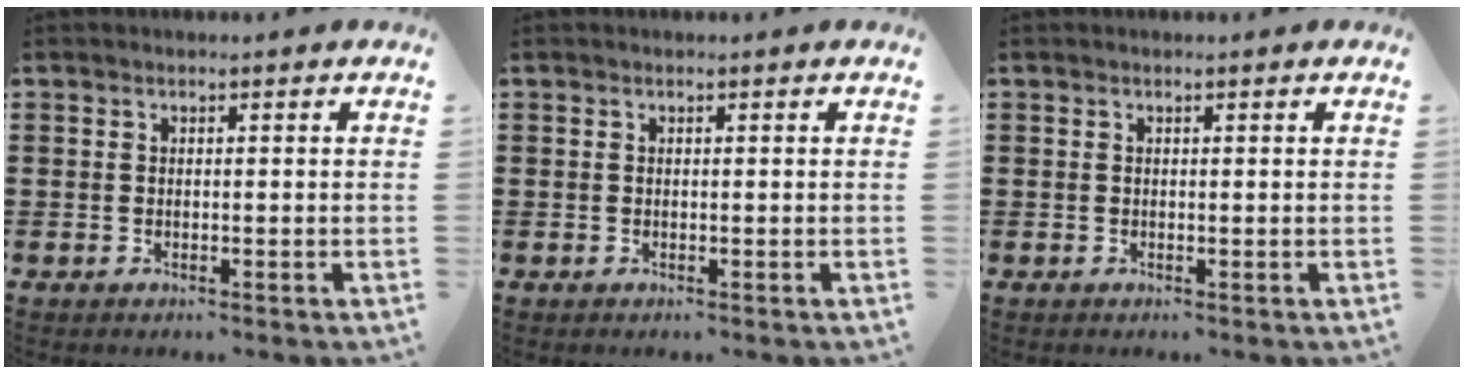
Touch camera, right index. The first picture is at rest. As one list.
[{"total": 0.0}, {"total": 0.0}]